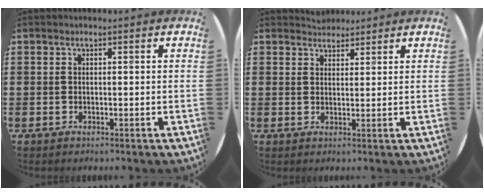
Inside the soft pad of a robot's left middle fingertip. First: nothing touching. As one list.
[{"total": 2.2, "force": [2.1, 0.6, -0.1], "torque": [-0.002, 0.002, 0.042]}]